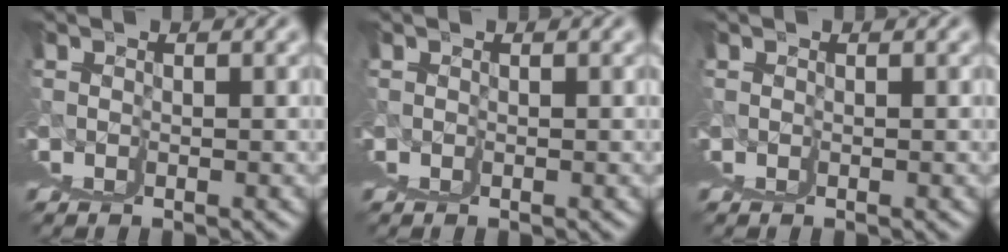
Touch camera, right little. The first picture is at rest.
{"total": 0.0}
{"total": 0.0}